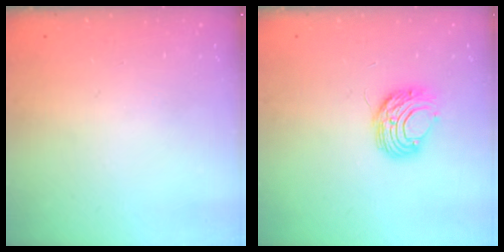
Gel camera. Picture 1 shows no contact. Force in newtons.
{"total": 9.2, "press": 9.1, "slide": 0.8}